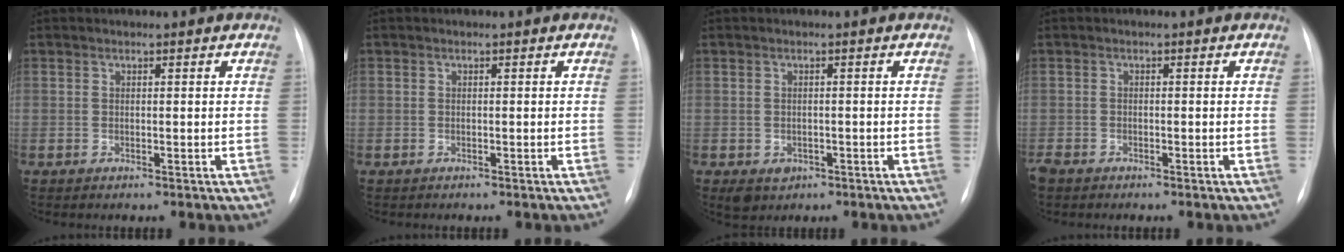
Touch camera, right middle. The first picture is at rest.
{"total": 0.9, "force": [-0.4, 0.8, -0.2], "torque": [0.005, 0.008, -0.010]}
{"total": 2.9, "force": [-1.2, 2.3, 1.1], "torque": [-0.015, -0.001, -0.007]}
{"total": 2.6, "force": [-1.9, 1.3, 1.0], "torque": [-0.025, -0.003, -0.032]}